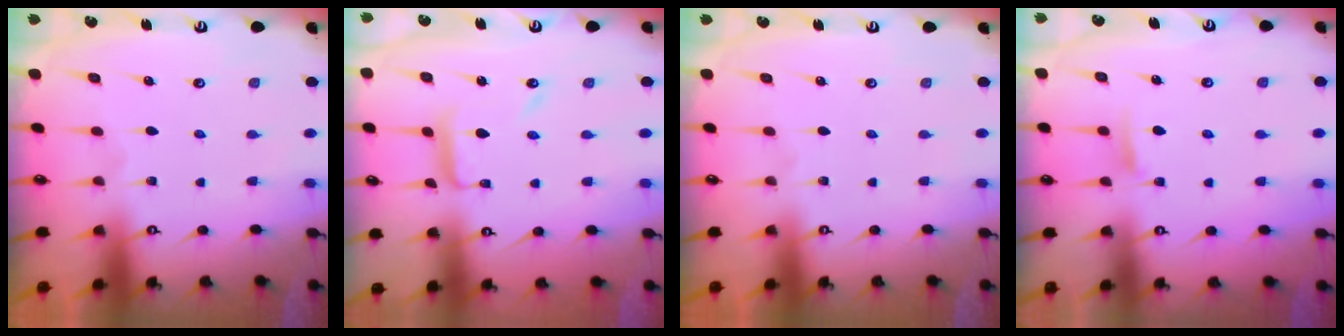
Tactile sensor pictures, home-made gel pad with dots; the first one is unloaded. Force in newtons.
{"total": 9.2, "press": 9.2, "slide": 0.6}
{"total": 0.0}
{"total": 4.7, "press": 4.7, "slide": 0.7}